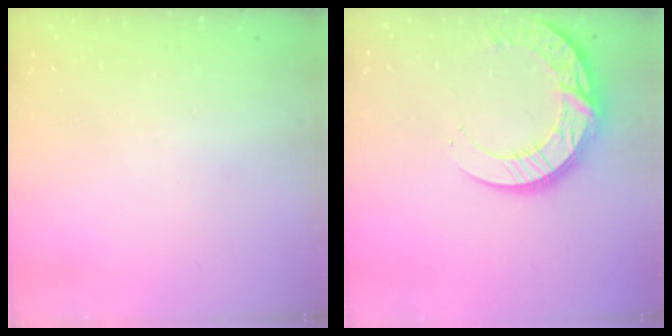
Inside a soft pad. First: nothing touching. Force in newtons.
{"total": 14.6, "press": 14.6, "slide": 1.2}